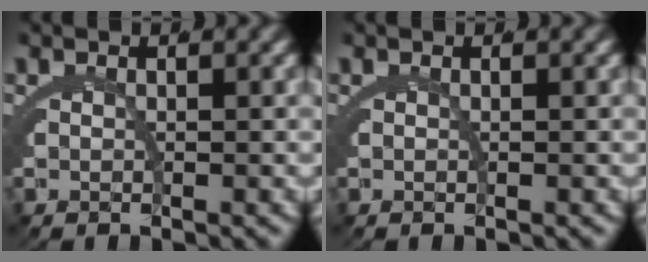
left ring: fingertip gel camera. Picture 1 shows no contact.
{"total": 0.0}